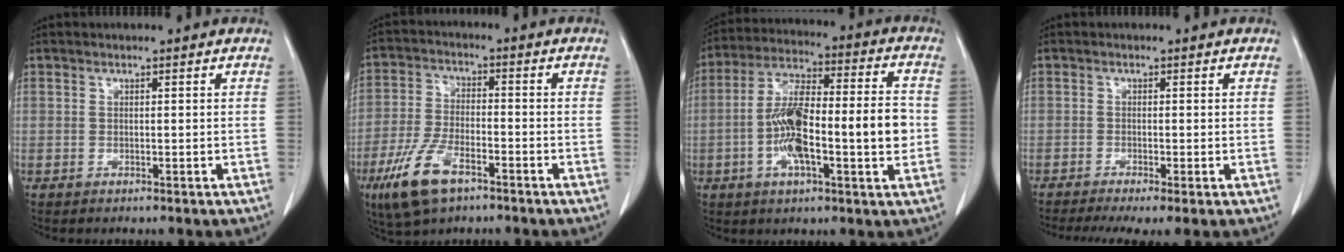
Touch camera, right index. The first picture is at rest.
{"total": 9.9, "force": [-5.8, 3.8, 7.1], "torque": [-0.158, -0.011, -0.106]}
{"total": 16.2, "force": [-2.3, 3.4, 15.7], "torque": [-0.278, 0.022, -0.039]}
{"total": 5.8, "force": [-4.0, 0.7, 4.1], "torque": [-0.064, -0.013, -0.066]}